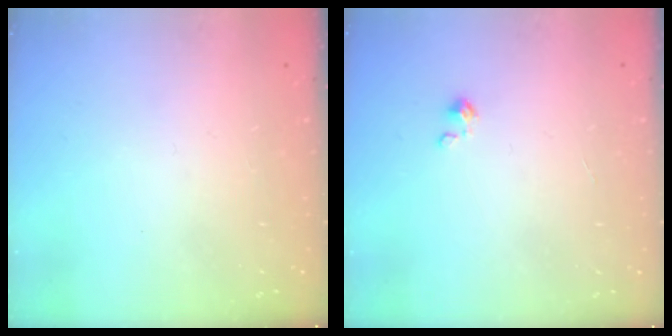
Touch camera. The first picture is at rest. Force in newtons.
{"total": 0.0}